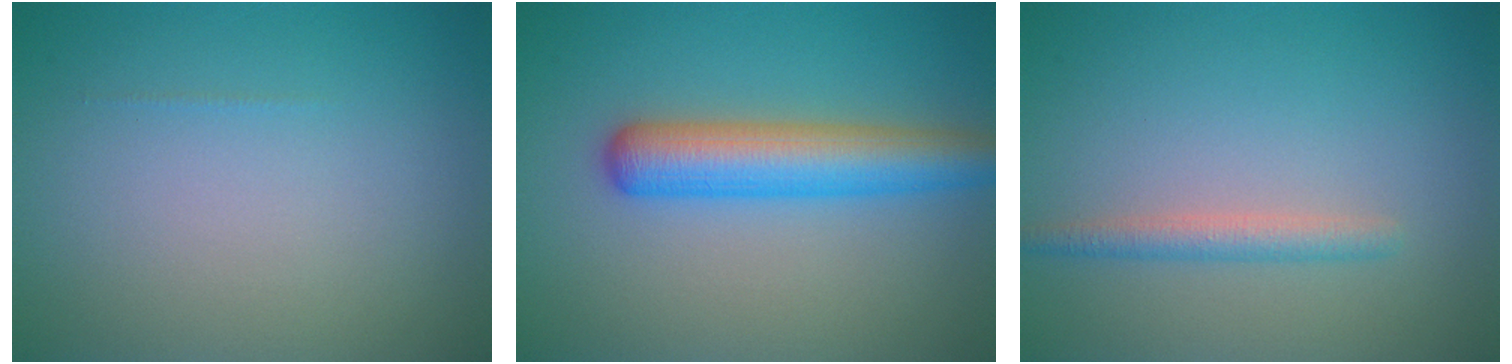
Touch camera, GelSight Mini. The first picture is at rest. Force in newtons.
{"total": 5.5, "press": 5.5, "slide": 0.3}
{"total": 1.8, "press": 1.8, "slide": 0.1}